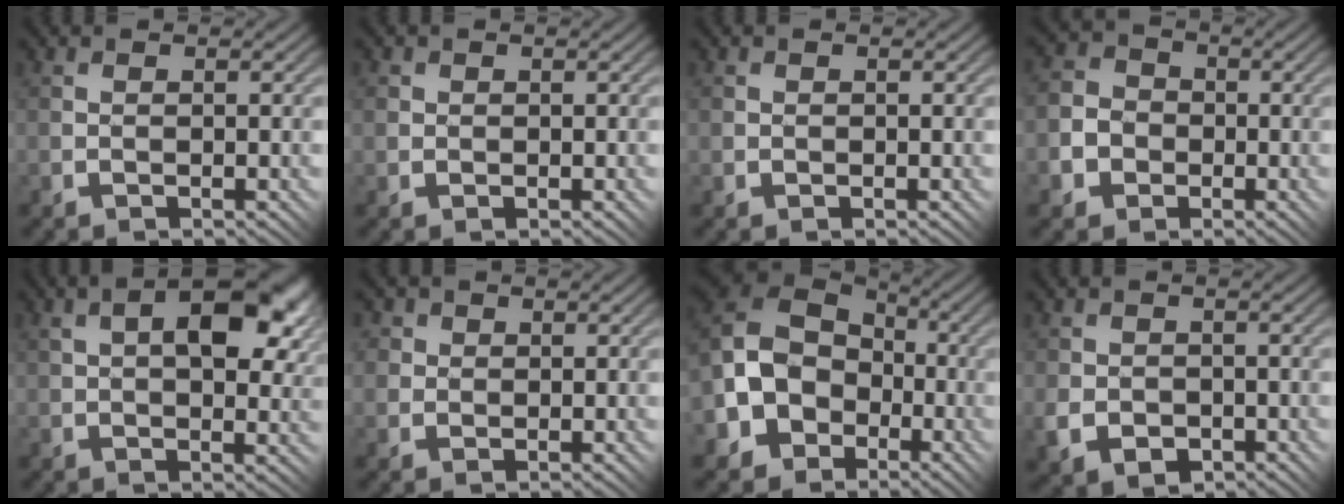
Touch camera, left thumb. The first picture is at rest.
{"total": 1.4, "force": [0.4, 1.3, 0.0], "torque": [-0.004, 0.003, 0.007]}
{"total": 0.7, "force": [0.1, 0.7, 0.0], "torque": [-0.001, -0.003, 0.001]}
{"total": 5.5, "force": [-1.7, 5.1, 1.3], "torque": [-0.041, -0.006, -0.054]}
{"total": 11.1, "force": [3.8, 5.8, 8.7], "torque": [-0.136, 0.006, 0.067]}
{"total": 4.1, "force": [1.9, 3.6, 0.9], "torque": [-0.029, 0.016, 0.020]}
{"total": 11.2, "force": [-2.7, 9.5, 5.3], "torque": [-0.154, -0.019, -0.067]}
{"total": 4.1, "force": [-1.6, 3.2, 2.0], "torque": [-0.041, -0.012, -0.029]}